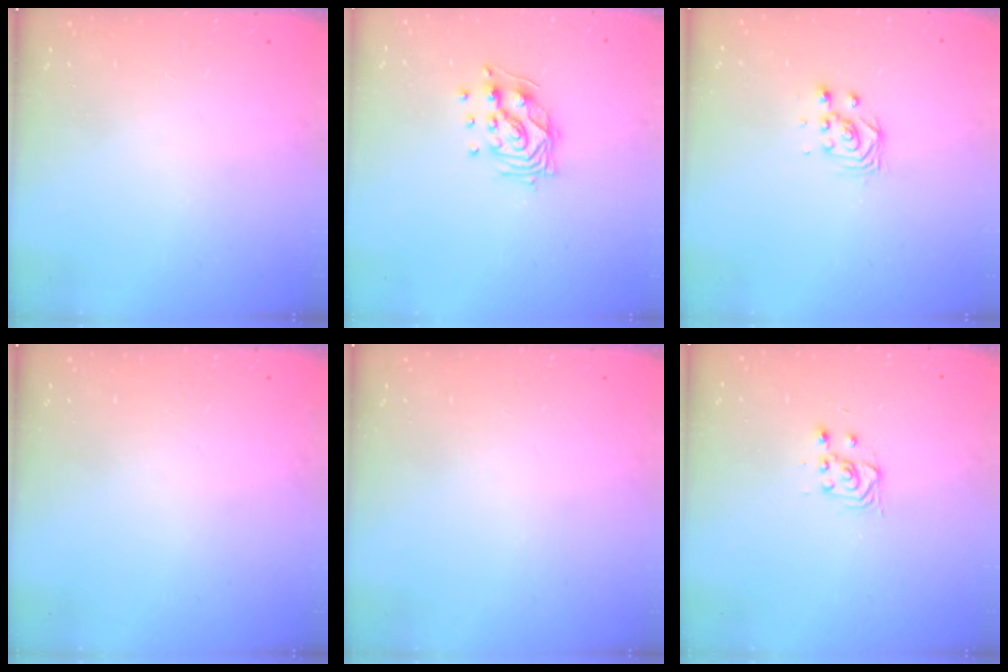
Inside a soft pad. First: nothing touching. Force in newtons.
{"total": 11.0, "press": 11.0, "slide": 0.9}
{"total": 3.0, "press": 2.9, "slide": 0.3}
{"total": 0.0}
{"total": 0.0}
{"total": 3.3, "press": 3.1, "slide": 1.1}